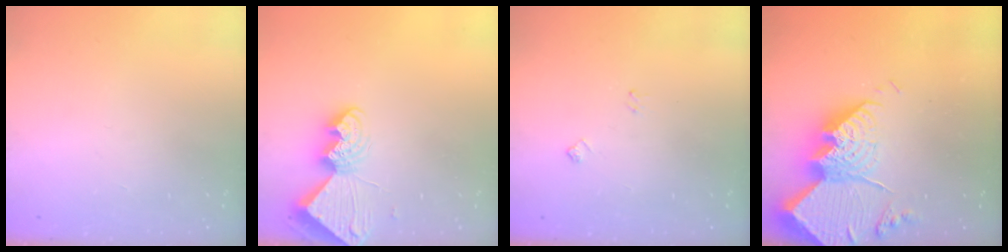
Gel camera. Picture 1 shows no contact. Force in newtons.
{"total": 9.7, "press": 9.7, "slide": 1.0}
{"total": 4.5, "press": 4.4, "slide": 0.6}
{"total": 23.2, "press": 23.2, "slide": 1.9}